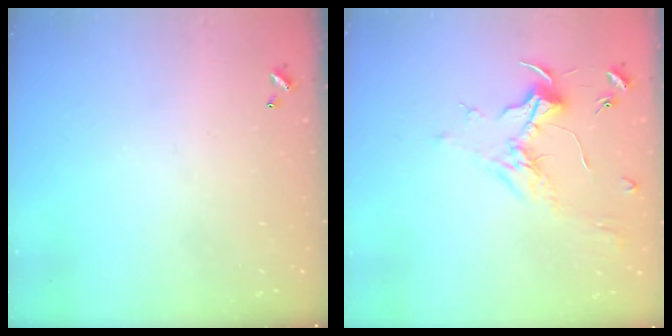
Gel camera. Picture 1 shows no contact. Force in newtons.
{"total": 1.8, "press": 1.7, "slide": 0.6}